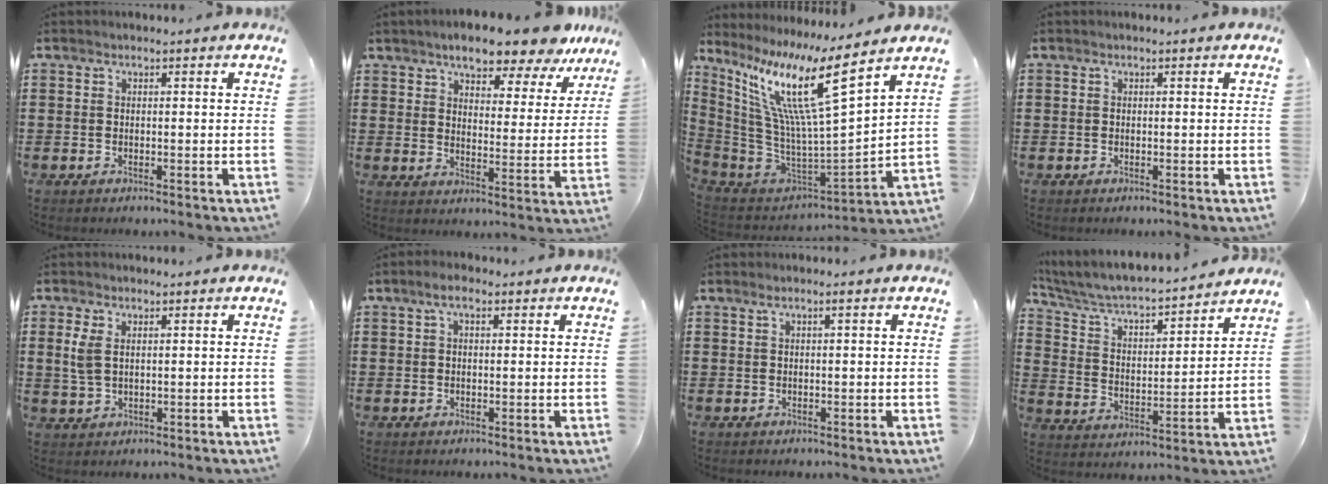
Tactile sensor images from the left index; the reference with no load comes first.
{"total": 7.5, "force": [6.9, 1.1, 2.9], "torque": [-0.067, -0.033, 0.119]}
{"total": 14.2, "force": [8.2, 0.4, 11.5], "torque": [-0.260, -0.063, 0.122]}
{"total": 0.0}
{"total": 3.3, "force": [0.9, 1.9, 2.6], "torque": [-0.072, 0.002, 0.010]}
{"total": 2.5, "force": [0.9, 1.1, 2.0], "torque": [-0.043, 0.009, 0.015]}
{"total": 0.9, "force": [0.4, 0.0, 0.9], "torque": [-0.016, 0.000, 0.006]}
{"total": 4.8, "force": [4.5, 0.8, 1.7], "torque": [-0.056, -0.037, 0.067]}